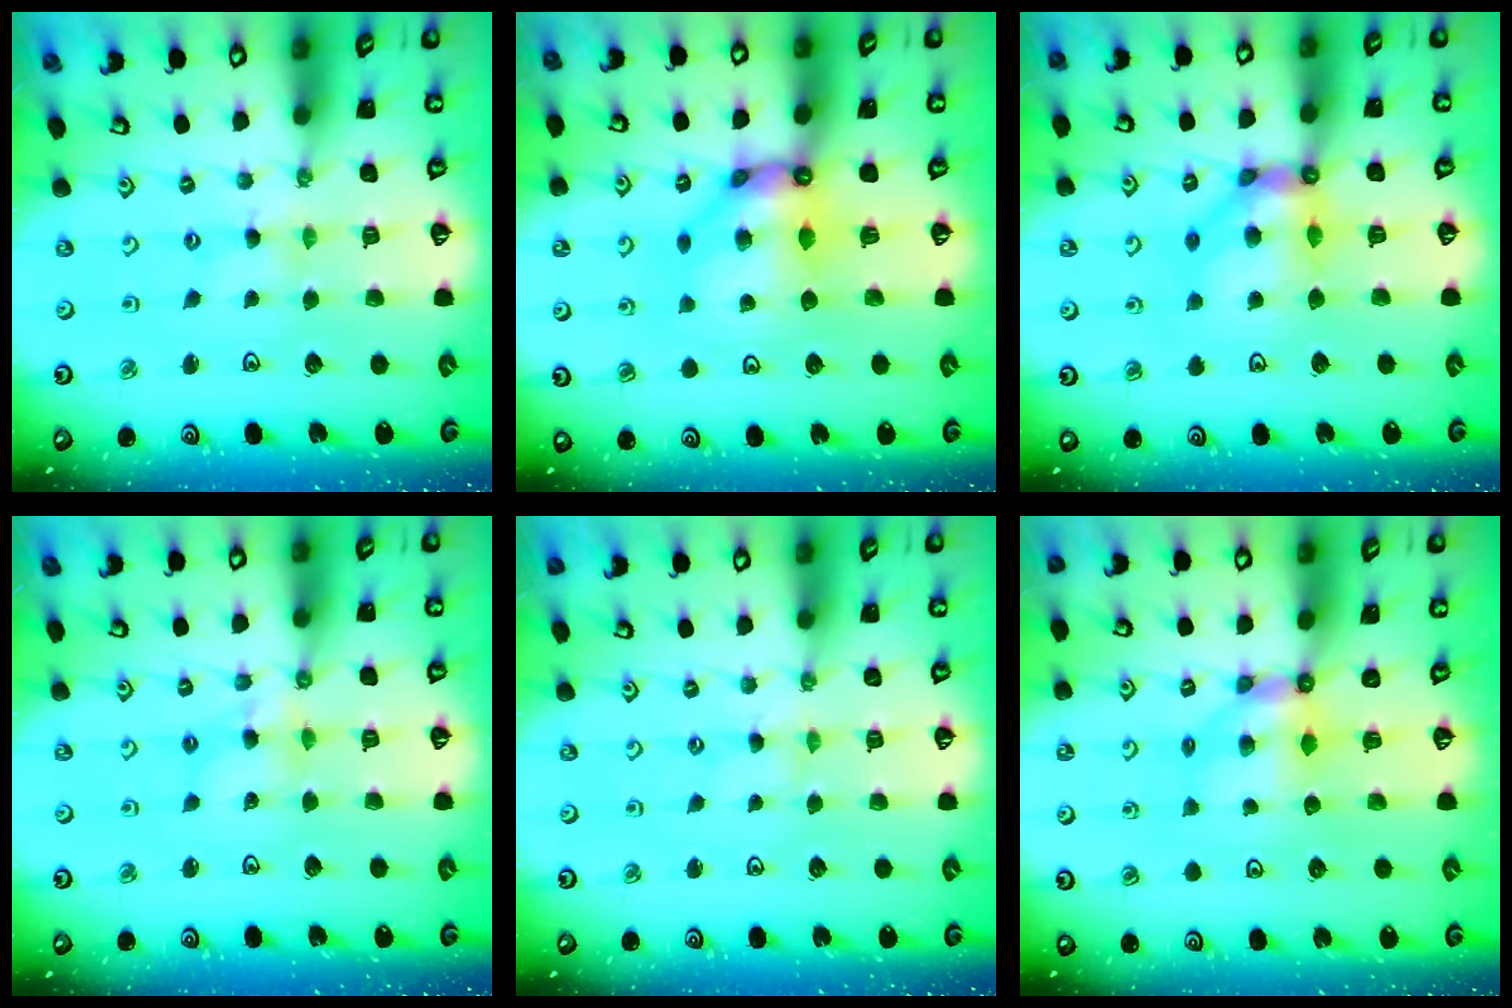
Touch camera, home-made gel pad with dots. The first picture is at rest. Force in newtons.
{"total": 10.8, "press": 10.7, "slide": 1.4}
{"total": 11.3, "press": 11.1, "slide": 2.0}
{"total": 6.2, "press": 6.2, "slide": 0.6}
{"total": 0.0}
{"total": 5.5, "press": 5.5, "slide": 0.2}